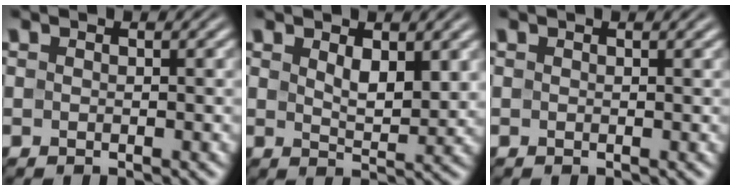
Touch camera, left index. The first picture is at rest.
{"total": 2.8, "force": [1.2, 1.2, 2.3], "torque": [-0.041, -0.006, 0.027]}
{"total": 0.8, "force": [0.6, 0.2, 0.4], "torque": [-0.001, 0.004, 0.007]}